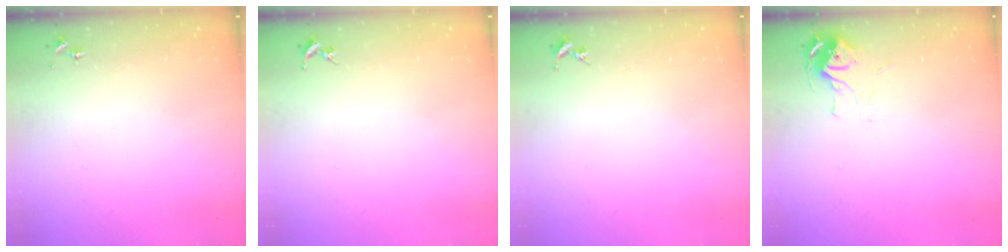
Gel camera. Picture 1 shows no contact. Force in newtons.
{"total": 0.0}
{"total": 0.0}
{"total": 6.2, "press": 6.1, "slide": 0.5}